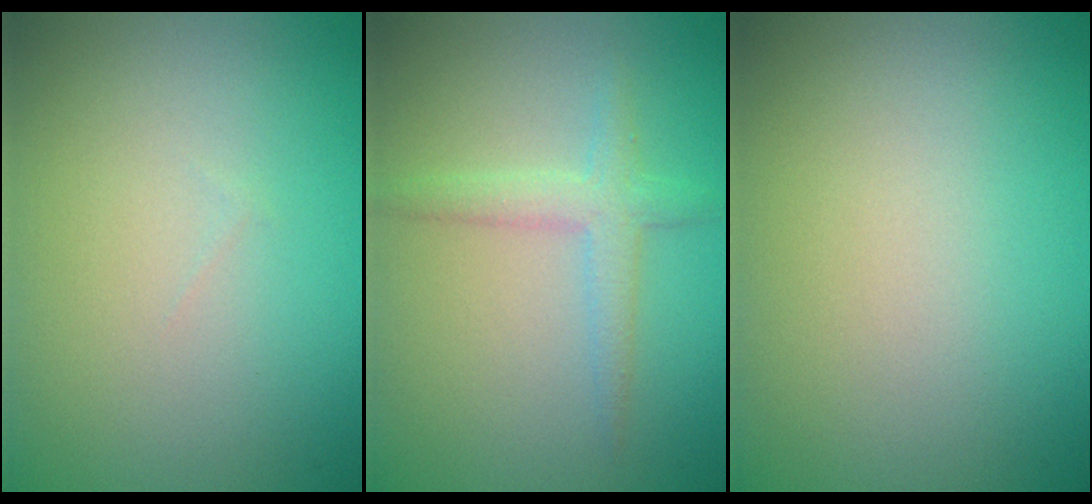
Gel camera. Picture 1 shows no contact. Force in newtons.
{"total": 2.2, "press": 2.2, "slide": 0.0}
{"total": 0.0}